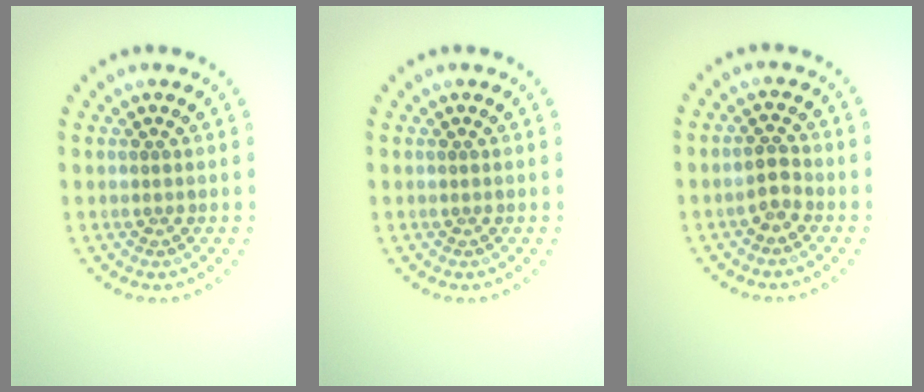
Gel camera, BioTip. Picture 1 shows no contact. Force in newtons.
{"total": 0.0}
{"total": 1.7, "press": 1.6, "slide": 0.5}